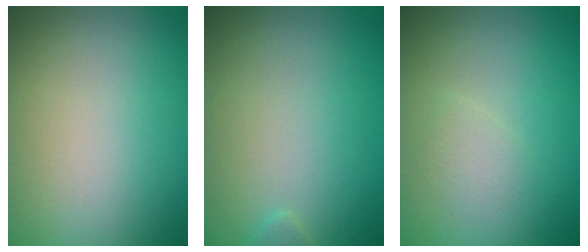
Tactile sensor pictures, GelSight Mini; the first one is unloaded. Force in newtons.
{"total": 0.5, "press": 0.5, "slide": 0.1}
{"total": 1.1, "press": 1.1, "slide": 0.0}